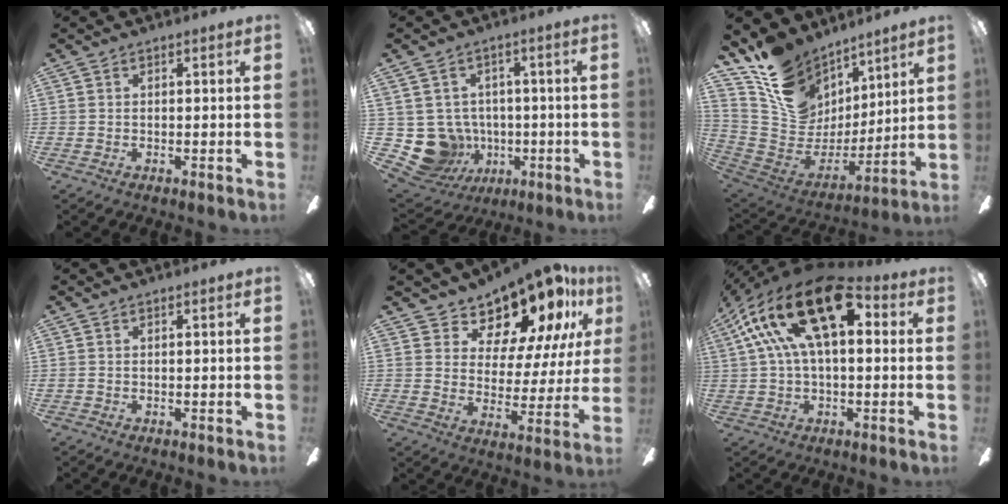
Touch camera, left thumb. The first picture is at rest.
{"total": 11.5, "force": [-2.6, 10.5, 3.8], "torque": [-0.107, 0.009, -0.035]}
{"total": 16.9, "force": [11.2, 11.5, 5.1], "torque": [-0.113, -0.075, 0.217]}
{"total": 0.0}
{"total": 15.3, "force": [12.4, 6.6, 6.1], "torque": [-0.104, -0.102, 0.213]}
{"total": 22.0, "force": [9.2, 10.2, 17.1], "torque": [-0.320, -0.039, 0.148]}